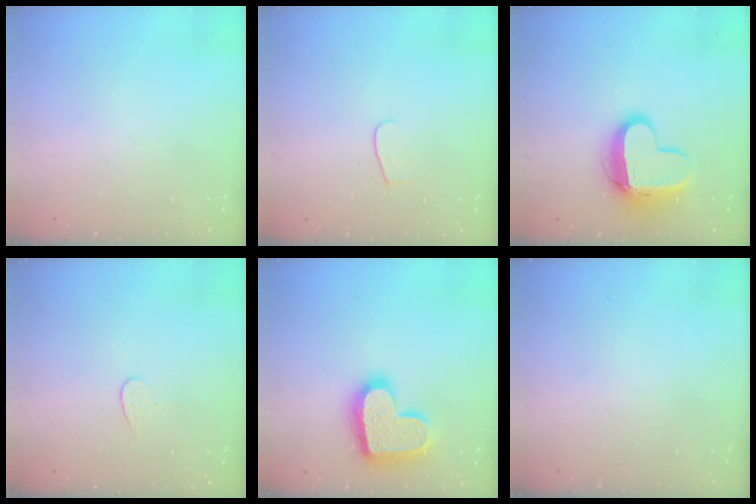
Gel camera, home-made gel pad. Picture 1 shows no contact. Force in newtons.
{"total": 4.2, "press": 4.2, "slide": 0.4}
{"total": 12.1, "press": 12.0, "slide": 1.2}
{"total": 3.7, "press": 3.7, "slide": 0.4}
{"total": 18.3, "press": 18.2, "slide": 1.1}
{"total": 0.0}